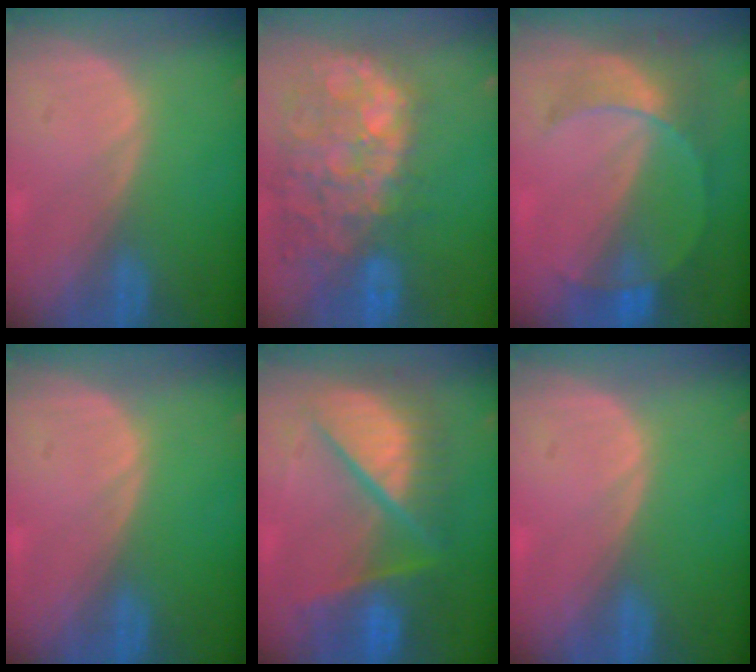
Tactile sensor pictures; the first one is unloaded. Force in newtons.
{"total": 14.1, "press": 11.6, "slide": 8.0}
{"total": 7.6, "press": 6.7, "slide": 3.6}
{"total": 0.0}
{"total": 11.1, "press": 11.0, "slide": 1.3}
{"total": 0.0}